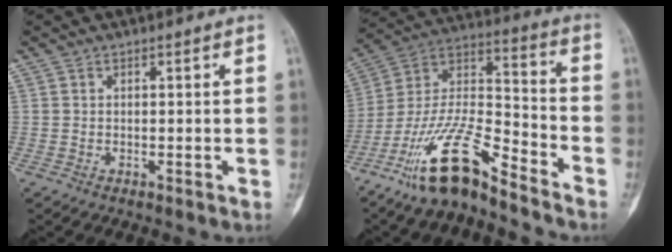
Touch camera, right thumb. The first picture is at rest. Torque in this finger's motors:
{"motor_torque": [1.14, 0.33, 1.37, -1.43, 0.37]}